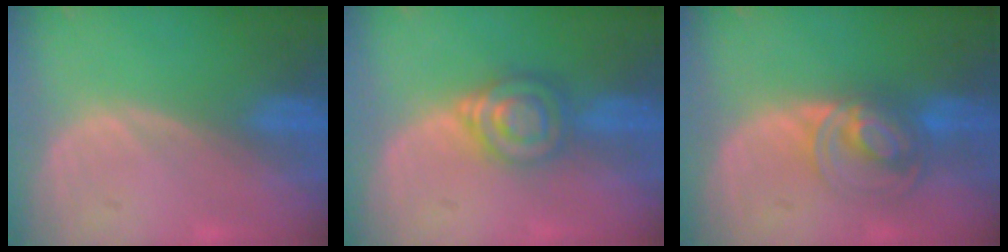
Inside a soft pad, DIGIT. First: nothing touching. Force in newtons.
{"total": 6.6, "press": 5.7, "slide": 3.4}
{"total": 7.5, "press": 6.2, "slide": 4.2}